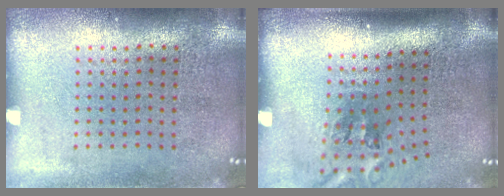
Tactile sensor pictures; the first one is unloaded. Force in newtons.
{"total": 2.2, "press": 1.3, "slide": 1.8}